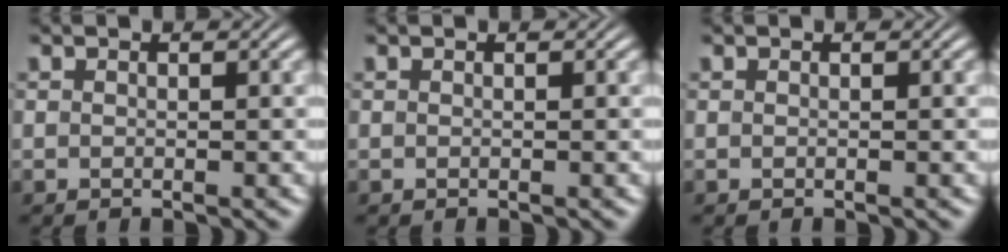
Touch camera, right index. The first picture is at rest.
{"total": 0.0}
{"total": 0.0}